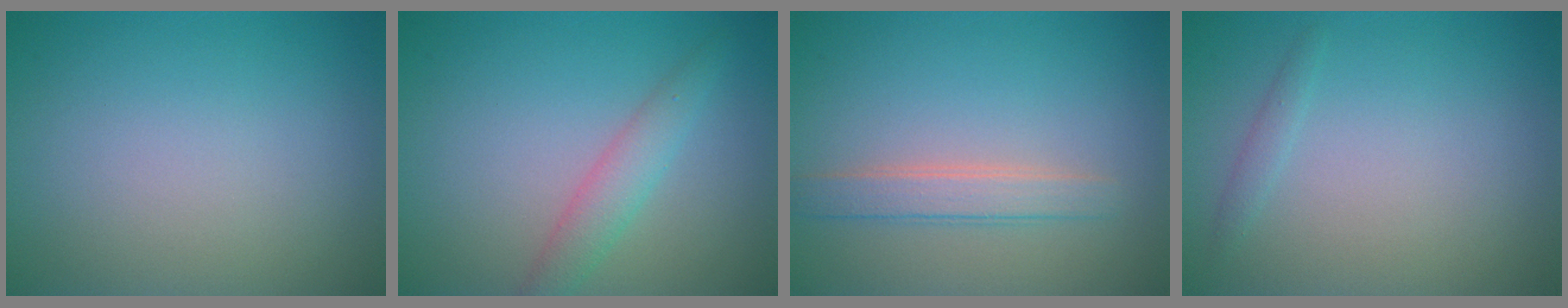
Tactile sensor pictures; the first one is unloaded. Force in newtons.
{"total": 2.5, "press": 2.5, "slide": 0.1}
{"total": 2.4, "press": 2.4, "slide": 0.2}
{"total": 0.8, "press": 0.8, "slide": 0.1}